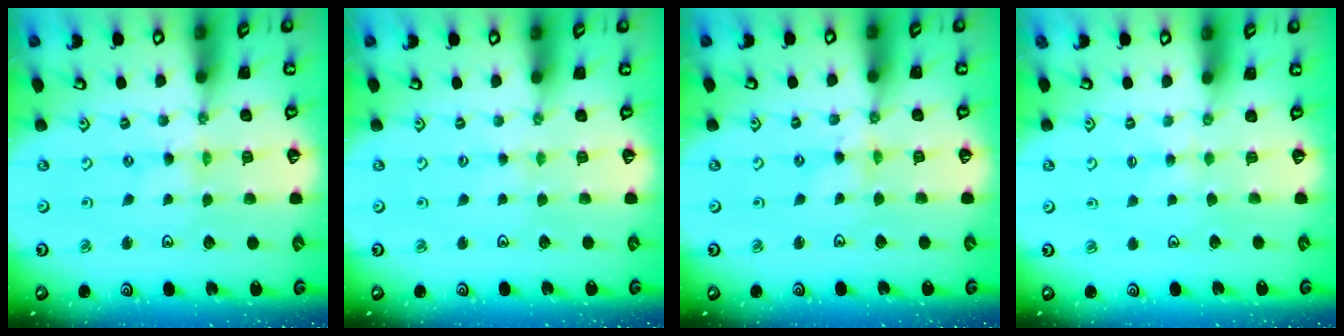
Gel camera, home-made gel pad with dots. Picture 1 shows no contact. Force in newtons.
{"total": 1.7, "press": 1.7, "slide": 0.3}
{"total": 2.3, "press": 2.2, "slide": 0.4}
{"total": 2.7, "press": 2.7, "slide": 0.6}